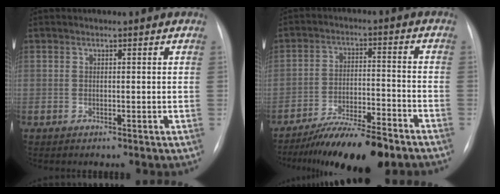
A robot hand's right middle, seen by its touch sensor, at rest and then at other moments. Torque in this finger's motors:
{"motor_torque": [1.08, -1.06, 0.27, 0.13]}